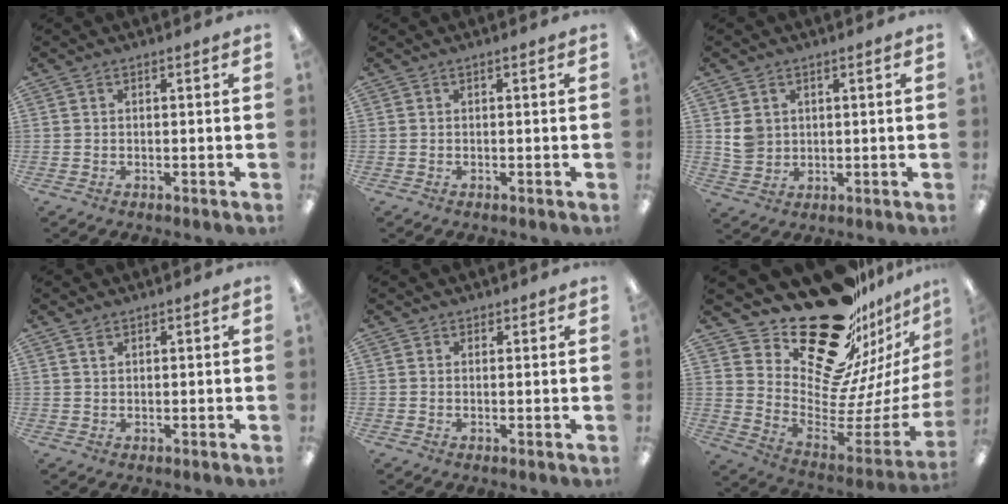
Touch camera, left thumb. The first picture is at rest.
{"total": 0.0}
{"total": 4.5, "force": [1.6, 4.0, 1.5], "torque": [-0.020, 0.002, 0.029]}
{"total": 1.3, "force": [1.0, 0.6, 0.6], "torque": [-0.006, -0.004, 0.018]}
{"total": 1.2, "force": [0.9, 0.8, 0.0], "torque": [0.008, -0.002, 0.015]}
{"total": 25.3, "force": [19.5, 12.0, 10.9], "torque": [-0.144, -0.166, 0.357]}